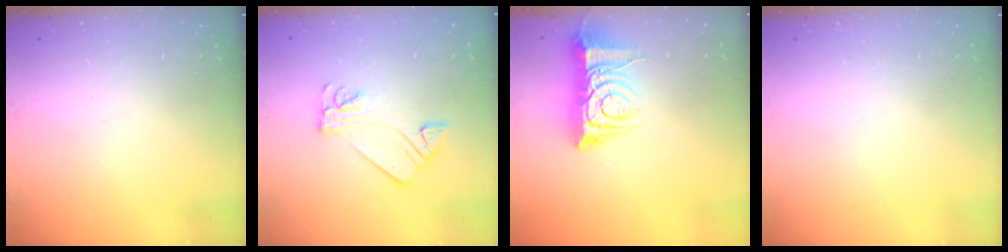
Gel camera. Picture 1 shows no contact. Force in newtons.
{"total": 7.9, "press": 7.9, "slide": 0.8}
{"total": 10.2, "press": 10.1, "slide": 1.3}
{"total": 0.0}